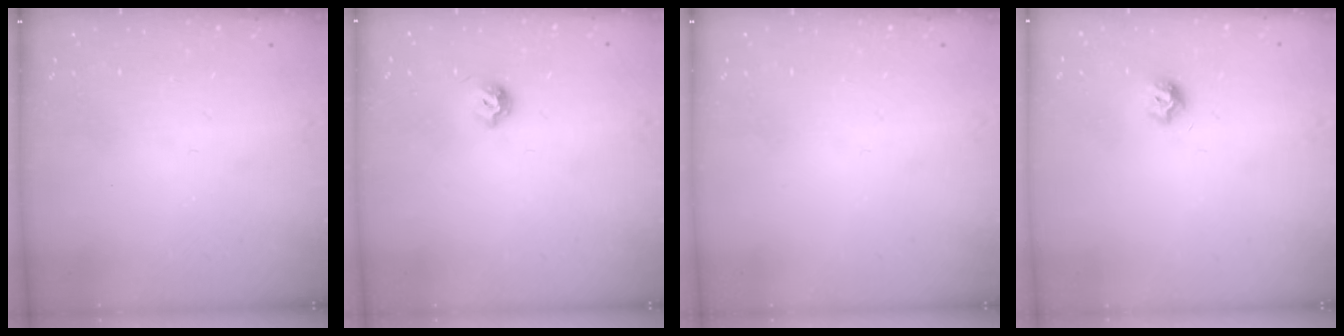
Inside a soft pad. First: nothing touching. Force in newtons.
{"total": 5.5, "press": 5.4, "slide": 0.9}
{"total": 0.0}
{"total": 7.4, "press": 7.3, "slide": 0.8}